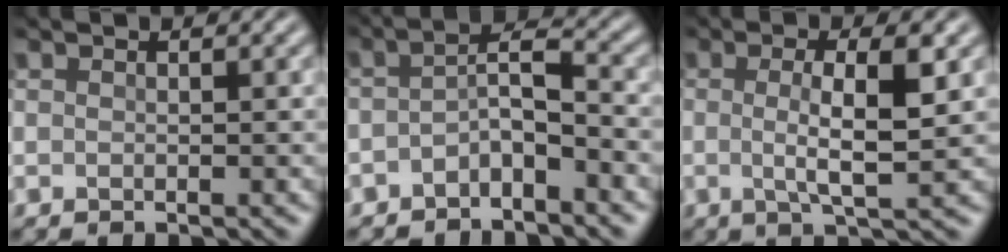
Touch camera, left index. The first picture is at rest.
{"total": 3.1, "force": [-1.9, 0.8, 2.3], "torque": [-0.045, 0.010, -0.044]}
{"total": 5.1, "force": [0.0, 1.1, 4.9], "torque": [-0.084, -0.001, -0.004]}